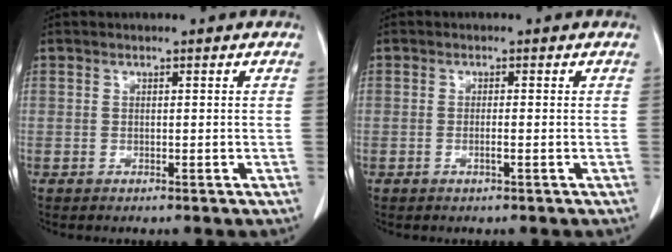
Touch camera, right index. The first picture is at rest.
{"total": 1.2, "force": [-0.5, -0.1, 1.1], "torque": [-0.023, -0.001, -0.009]}